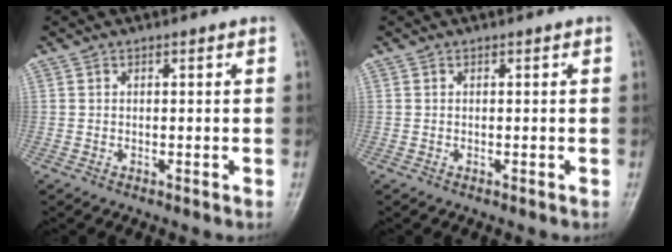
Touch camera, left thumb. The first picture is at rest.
{"total": 0.0}